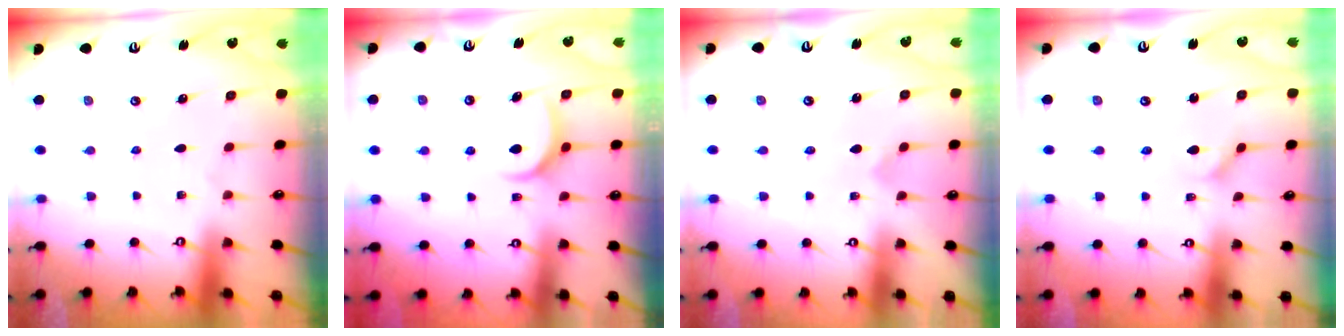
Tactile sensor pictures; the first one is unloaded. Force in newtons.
{"total": 7.0, "press": 6.9, "slide": 0.7}
{"total": 2.5, "press": 2.5, "slide": 0.3}
{"total": 3.0, "press": 2.9, "slide": 0.4}